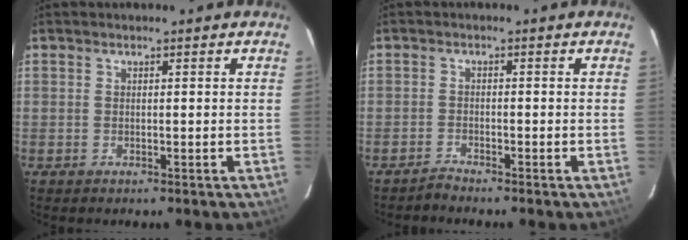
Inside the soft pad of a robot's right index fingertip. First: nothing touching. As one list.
[{"total": 1.5, "force": [-1.5, -0.2, 0.0], "torque": [0.000, -0.003, -0.033]}]